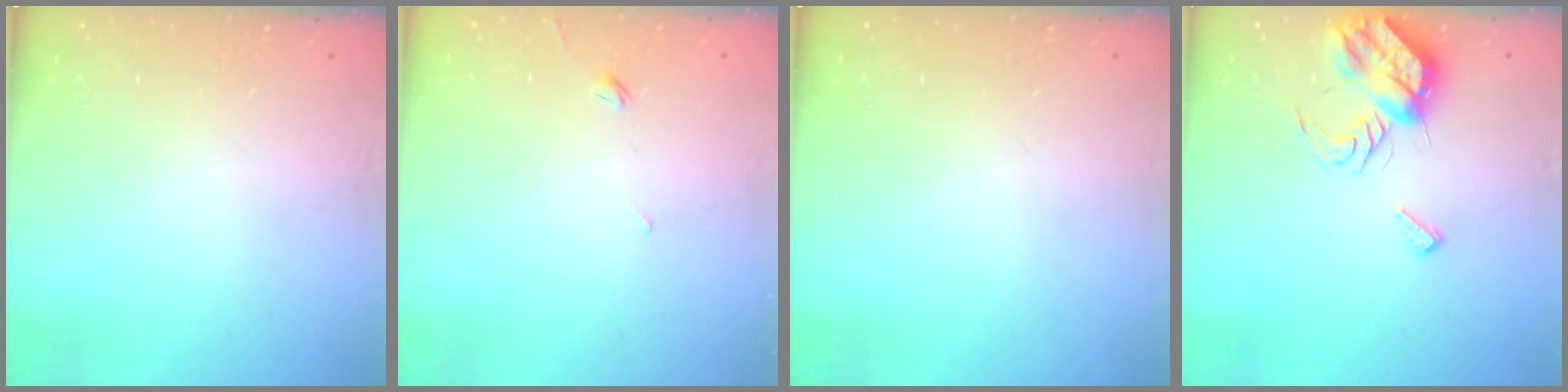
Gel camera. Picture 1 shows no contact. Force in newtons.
{"total": 2.0, "press": 1.9, "slide": 0.5}
{"total": 0.0}
{"total": 8.6, "press": 8.6, "slide": 0.6}